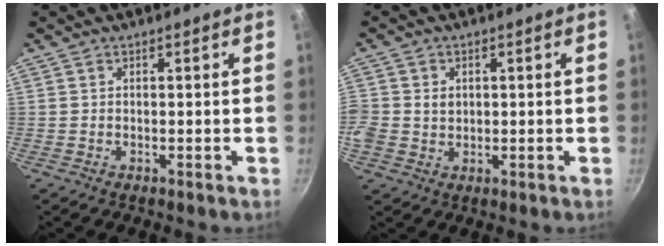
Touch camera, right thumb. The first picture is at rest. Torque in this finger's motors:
{"motor_torque": [0.00, 0.06, 0.31, -0.27, 0.05]}